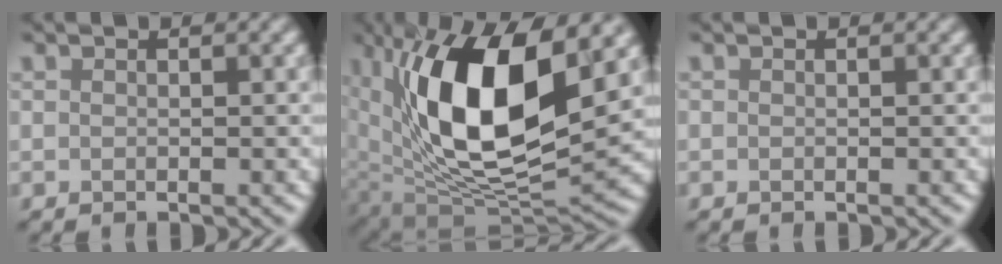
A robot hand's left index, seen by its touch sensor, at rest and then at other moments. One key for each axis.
{"total": 13.9, "fx": 3.7, "fy": 6.6, "fz": 11.6, "tx": -0.199, "ty": -0.017, "tz": 0.073}
{"total": 0.0}